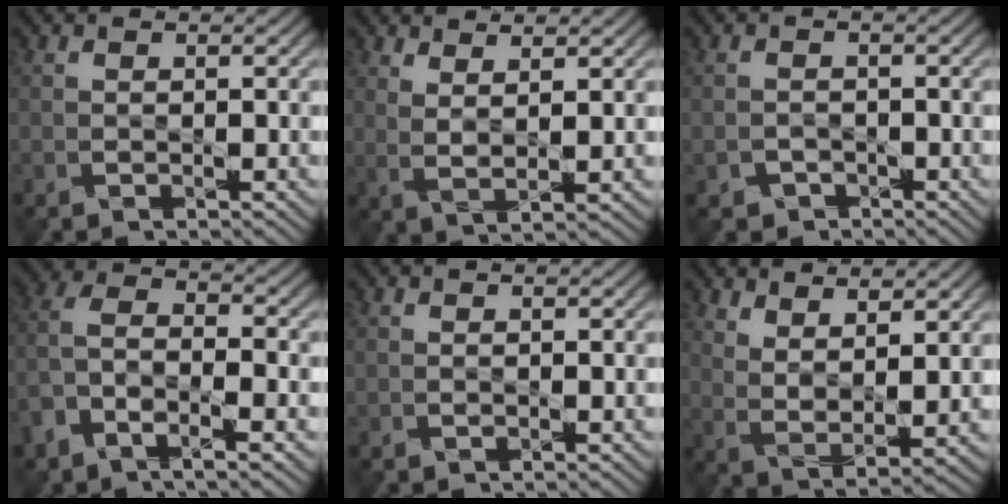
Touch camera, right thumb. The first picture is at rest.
{"total": 3.6, "force": [2.5, 0.7, 2.4], "torque": [-0.047, -0.010, 0.052]}
{"total": 1.7, "force": [-1.2, 1.3, 0.3], "torque": [-0.002, -0.003, -0.022]}
{"total": 7.4, "force": [-4.1, 2.8, 5.4], "torque": [-0.118, -0.006, -0.089]}
{"total": 0.0}
{"total": 6.0, "force": [4.4, 1.7, 3.7], "torque": [-0.076, -0.017, 0.089]}